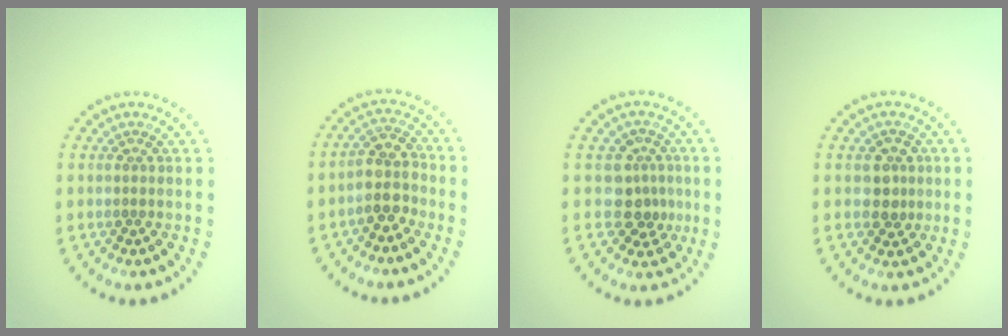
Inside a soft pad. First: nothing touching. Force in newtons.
{"total": 3.0, "press": 2.6, "slide": 1.4}
{"total": 3.1, "press": 2.7, "slide": 1.6}
{"total": 2.2, "press": 2.1, "slide": 0.6}